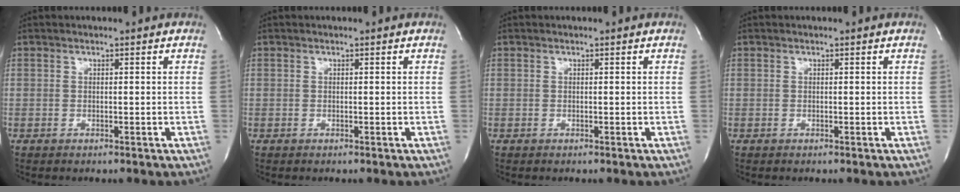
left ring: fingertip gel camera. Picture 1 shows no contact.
{"total": 0.0}
{"total": 0.0}
{"total": 0.0}